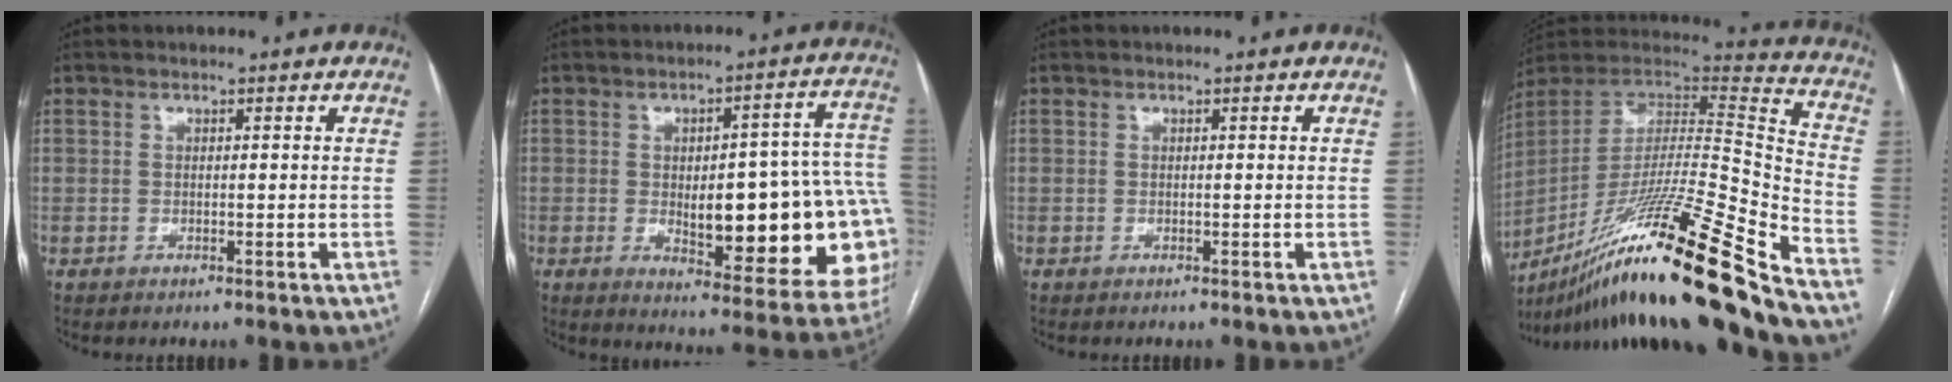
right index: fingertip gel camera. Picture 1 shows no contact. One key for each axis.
{"total": 23.5, "fx": -3.1, "fy": 7.0, "fz": 22.2, "tx": -0.195, "ty": 0.027, "tz": -0.013}
{"total": 0.0}
{"total": 33.6, "fx": -22.9, "fy": 1.3, "fz": 24.6, "tx": -0.396, "ty": -0.048, "tz": -0.387}